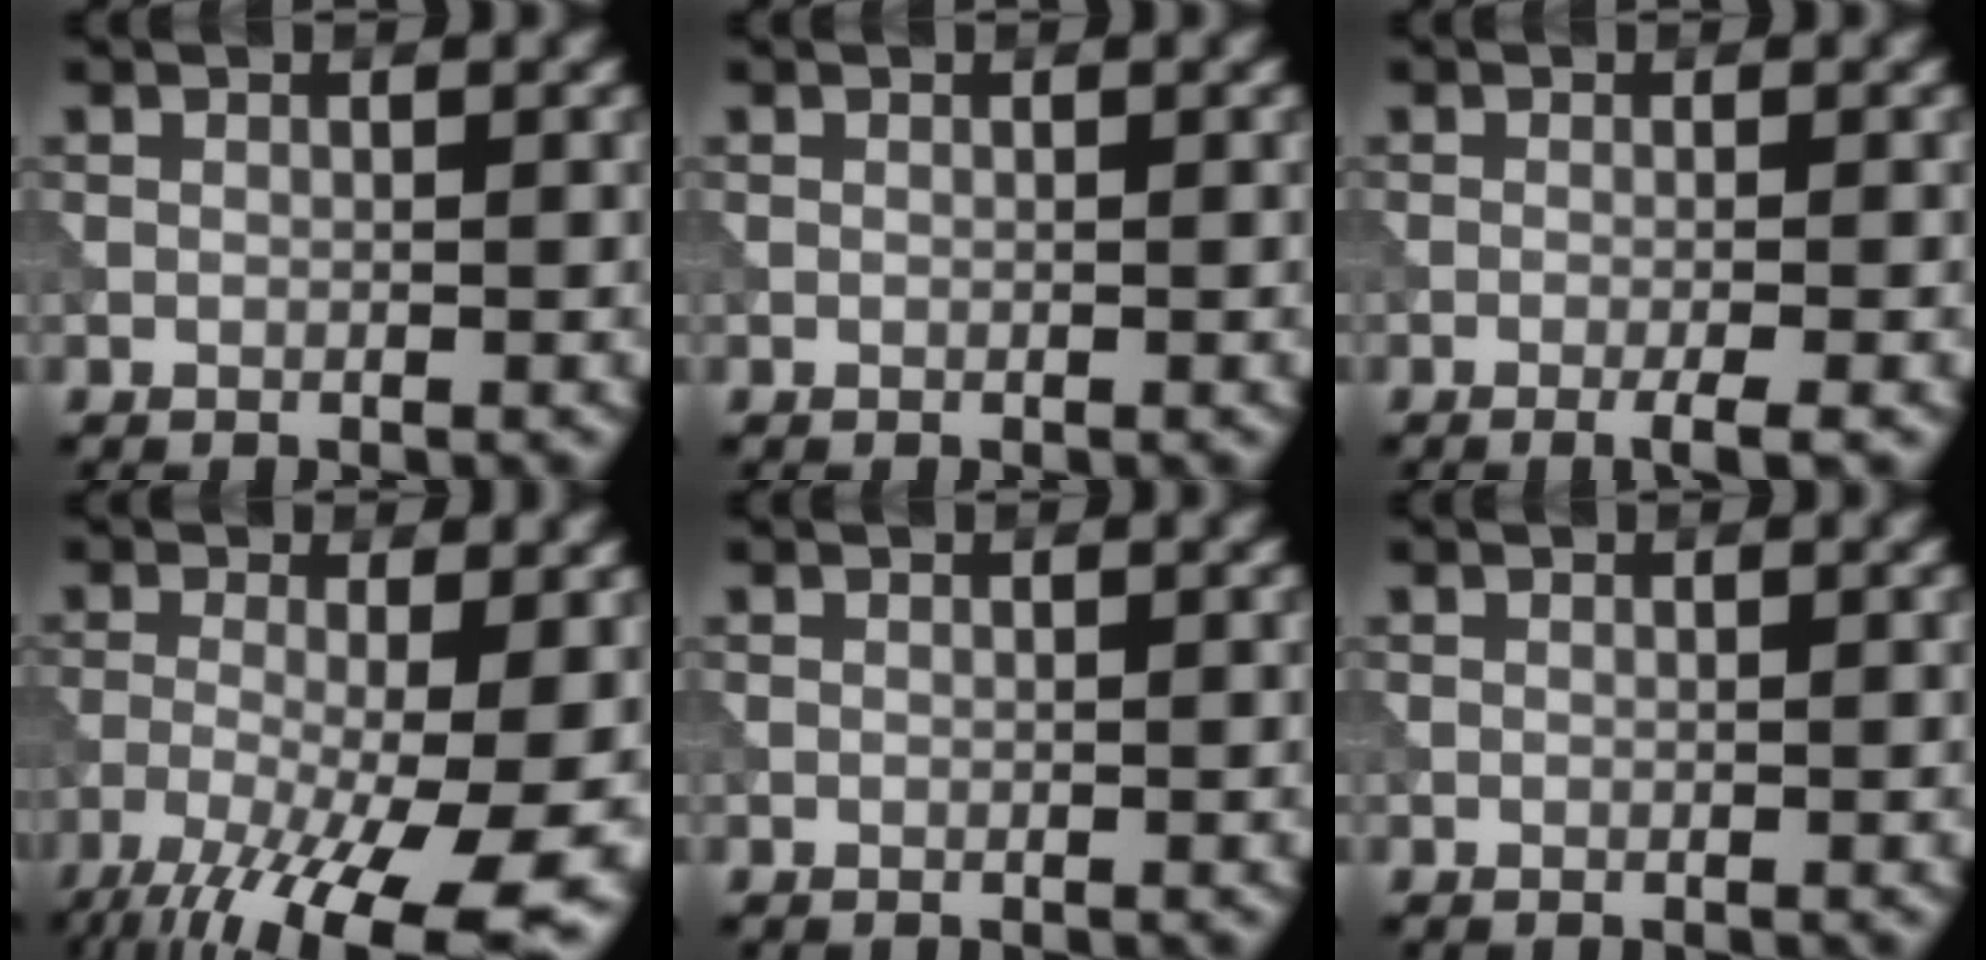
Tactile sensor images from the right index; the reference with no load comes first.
{"total": 0.0}
{"total": 2.3, "force": [-1.0, 0.4, 2.0], "torque": [-0.027, -0.001, -0.021]}
{"total": 15.1, "force": [-7.2, 4.7, 12.5], "torque": [-0.208, -0.019, -0.106]}
{"total": 0.0}
{"total": 0.0}